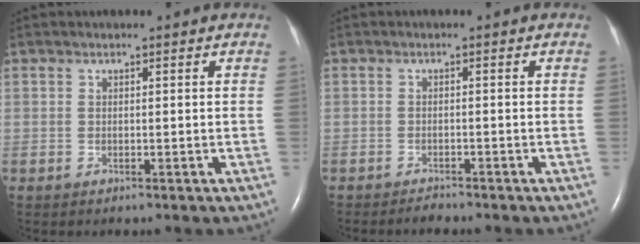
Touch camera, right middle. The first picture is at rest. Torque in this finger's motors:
{"motor_torque": [-0.03, -0.05, -0.03, -0.01]}